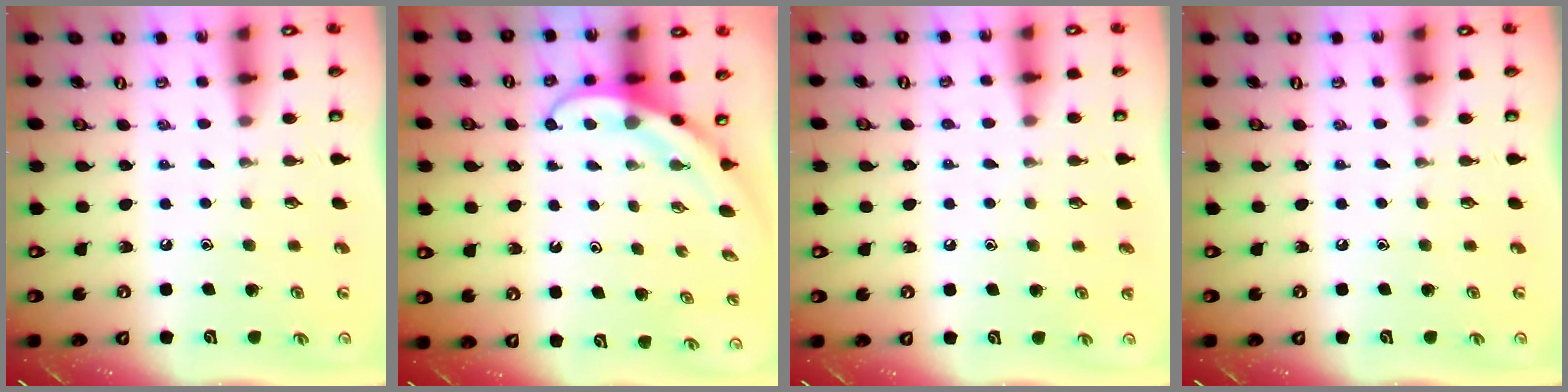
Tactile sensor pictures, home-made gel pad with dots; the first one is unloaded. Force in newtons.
{"total": 3.8, "press": 3.8, "slide": 0.3}
{"total": 2.9, "press": 2.8, "slide": 0.3}
{"total": 0.0}